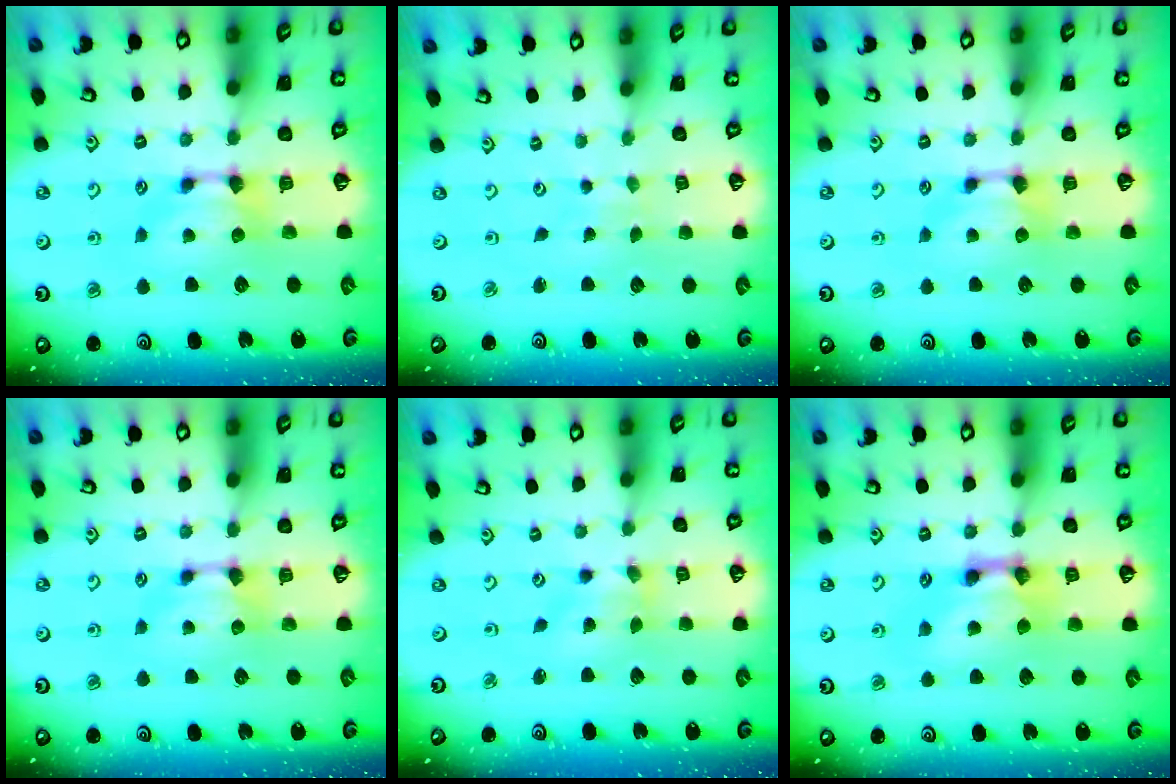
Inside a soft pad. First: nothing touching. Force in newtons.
{"total": 5.7, "press": 5.7, "slide": 0.2}
{"total": 0.0}
{"total": 0.0}
{"total": 1.2, "press": 0.6, "slide": 1.1}
{"total": 4.2, "press": 4.2, "slide": 0.3}